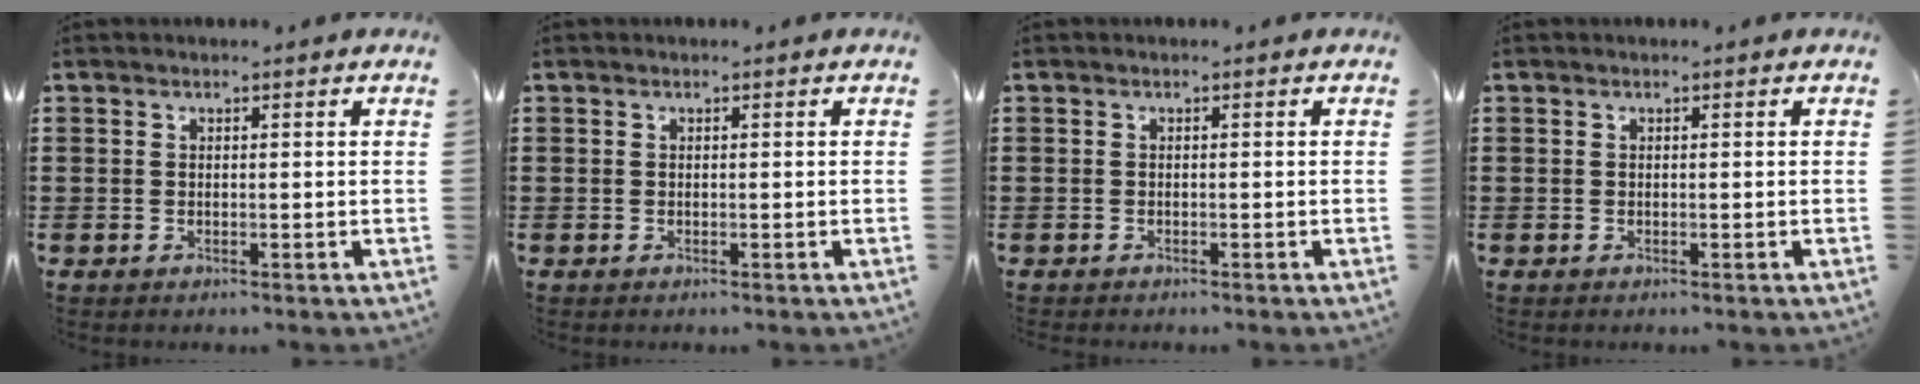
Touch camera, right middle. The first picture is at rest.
{"total": 0.0}
{"total": 0.0}
{"total": 0.0}